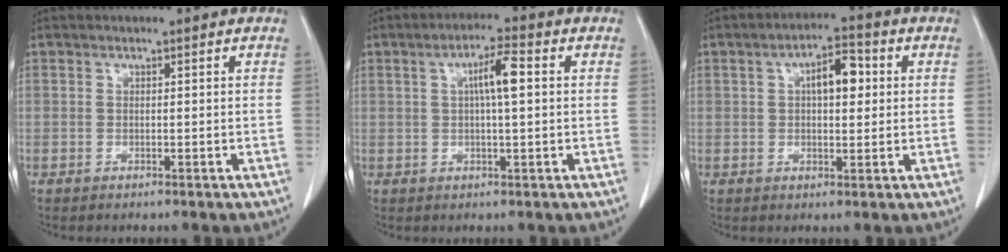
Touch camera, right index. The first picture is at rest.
{"total": 5.5, "force": [1.1, 0.5, 5.3], "torque": [-0.093, 0.009, 0.015]}
{"total": 6.3, "force": [1.4, 2.4, 5.6], "torque": [-0.087, 0.016, 0.019]}